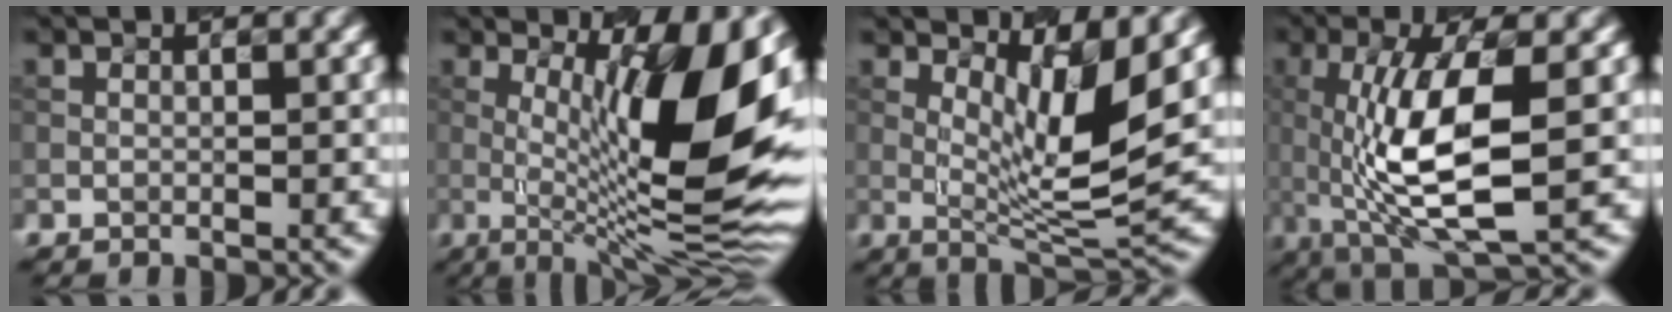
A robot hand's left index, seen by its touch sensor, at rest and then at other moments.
{"total": 13.8, "force": [1.1, 3.5, 13.3], "torque": [-0.171, 0.001, 0.027]}
{"total": 6.2, "force": [1.9, 1.3, 5.7], "torque": [-0.098, -0.016, 0.050]}
{"total": 8.4, "force": [-0.8, 2.4, 8.0], "torque": [-0.156, 0.002, -0.001]}